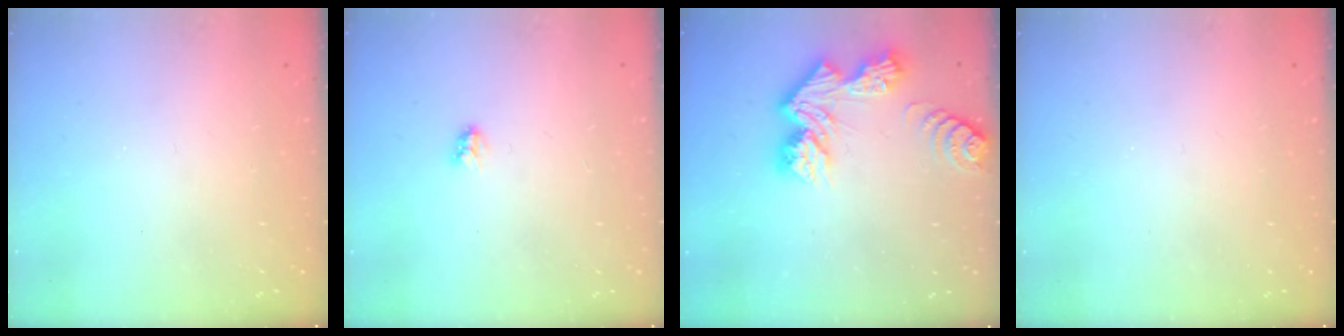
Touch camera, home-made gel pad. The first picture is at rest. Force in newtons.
{"total": 2.9, "press": 2.9, "slide": 0.3}
{"total": 12.2, "press": 12.1, "slide": 1.0}
{"total": 0.0}